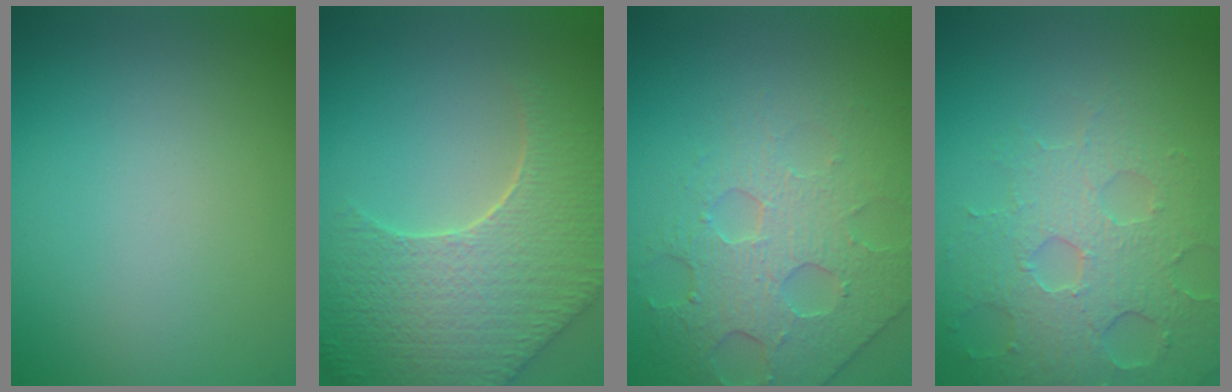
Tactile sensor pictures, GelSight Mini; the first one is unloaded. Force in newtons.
{"total": 8.9, "press": 6.4, "slide": 6.3}
{"total": 4.7, "press": 4.4, "slide": 1.6}
{"total": 5.3, "press": 4.7, "slide": 2.5}